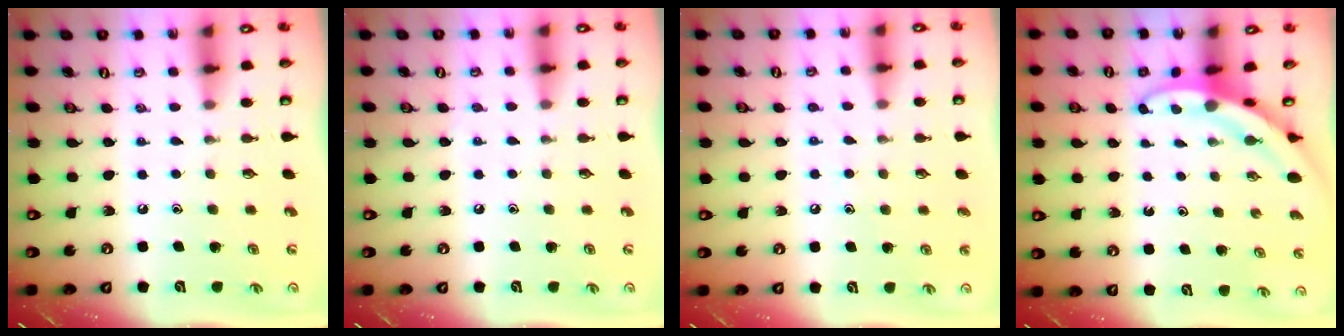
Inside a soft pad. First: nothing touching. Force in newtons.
{"total": 3.0, "press": 2.9, "slide": 0.3}
{"total": 5.2, "press": 5.2, "slide": 0.4}
{"total": 3.2, "press": 3.2, "slide": 0.3}